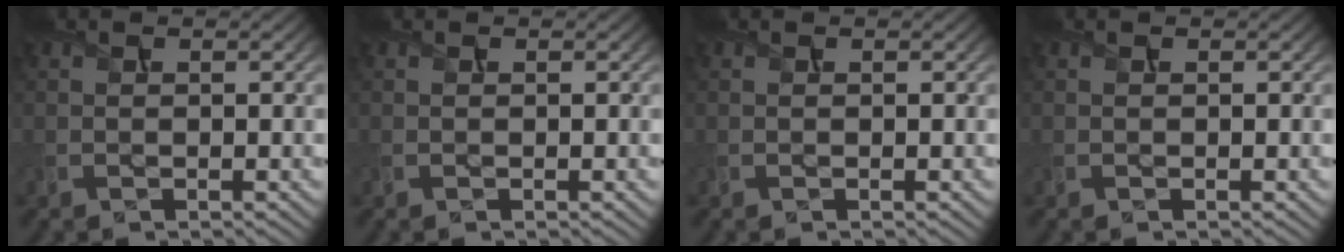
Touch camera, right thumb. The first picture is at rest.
{"total": 0.0}
{"total": 0.0}
{"total": 0.0}